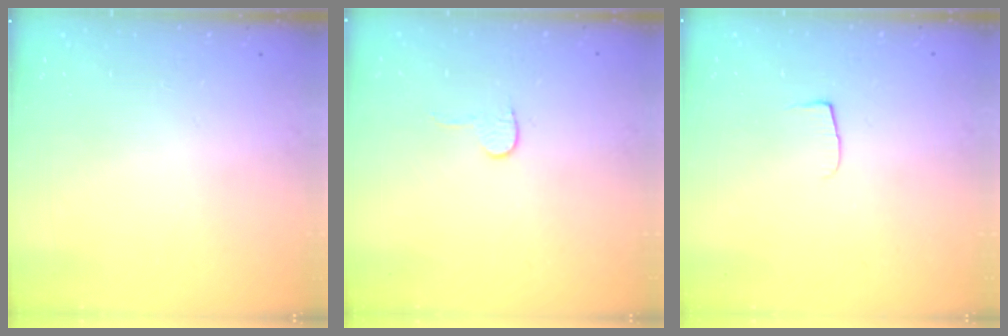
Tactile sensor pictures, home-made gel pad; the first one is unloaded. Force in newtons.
{"total": 4.0, "press": 4.0, "slide": 0.3}
{"total": 4.2, "press": 4.1, "slide": 0.5}